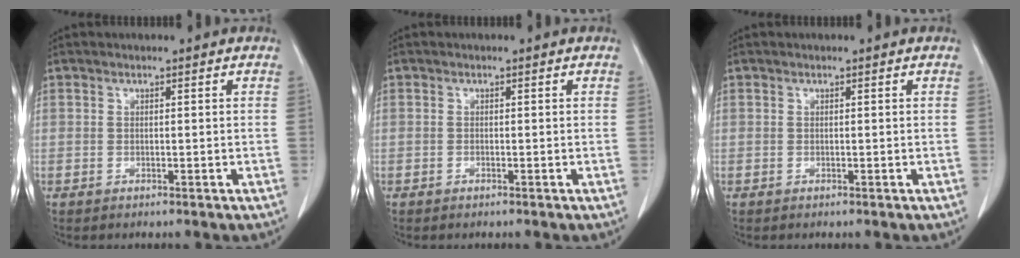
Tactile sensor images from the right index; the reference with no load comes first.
{"total": 0.0}
{"total": 0.0}